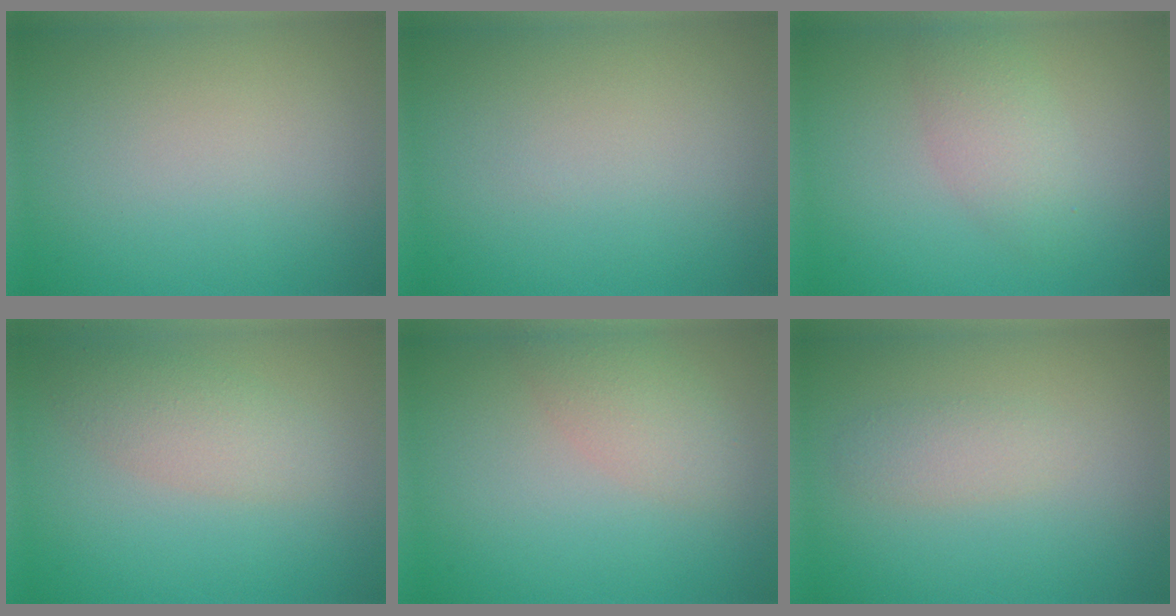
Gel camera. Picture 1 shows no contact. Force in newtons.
{"total": 0.0}
{"total": 2.8, "press": 2.8, "slide": 0.1}
{"total": 2.8, "press": 2.8, "slide": 0.2}
{"total": 2.8, "press": 2.8, "slide": 0.1}
{"total": 1.5, "press": 1.5, "slide": 0.1}